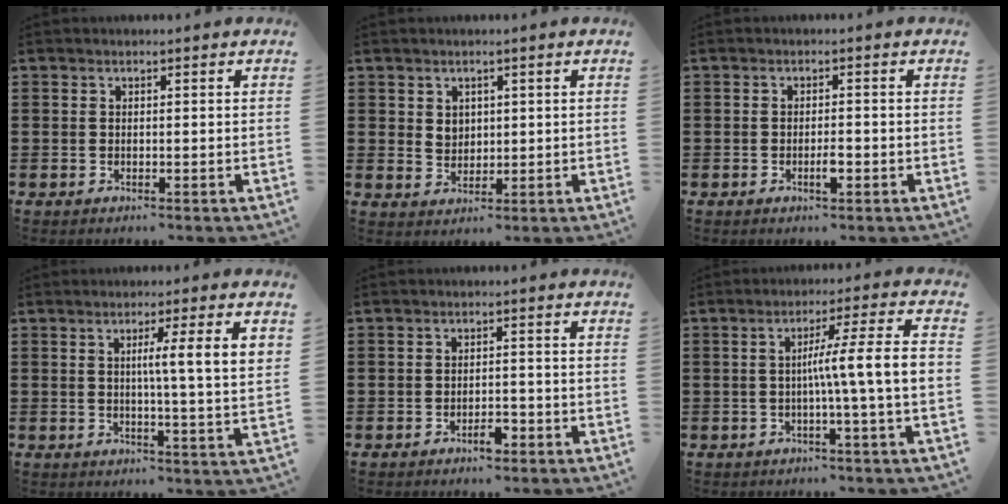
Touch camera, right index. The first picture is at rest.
{"total": 2.4, "force": [1.1, 1.9, 0.9], "torque": [-0.026, 0.006, 0.019]}
{"total": 2.4, "force": [-0.9, 0.7, 2.1], "torque": [-0.037, 0.000, -0.016]}
{"total": 6.0, "force": [1.5, -0.2, 5.8], "torque": [-0.106, -0.008, 0.018]}
{"total": 2.6, "force": [-1.8, 1.0, 1.6], "torque": [-0.030, 0.002, -0.034]}
{"total": 7.5, "force": [-1.0, -0.7, 7.4], "torque": [-0.133, -0.006, -0.024]}